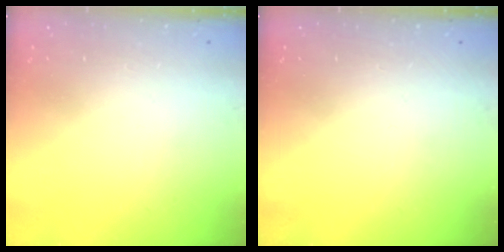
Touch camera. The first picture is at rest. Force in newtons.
{"total": 0.0}